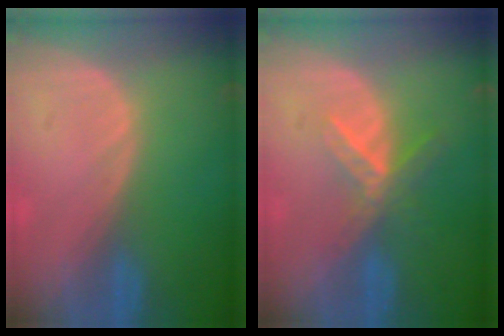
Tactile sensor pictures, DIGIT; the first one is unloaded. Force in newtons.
{"total": 5.8, "press": 5.0, "slide": 2.9}